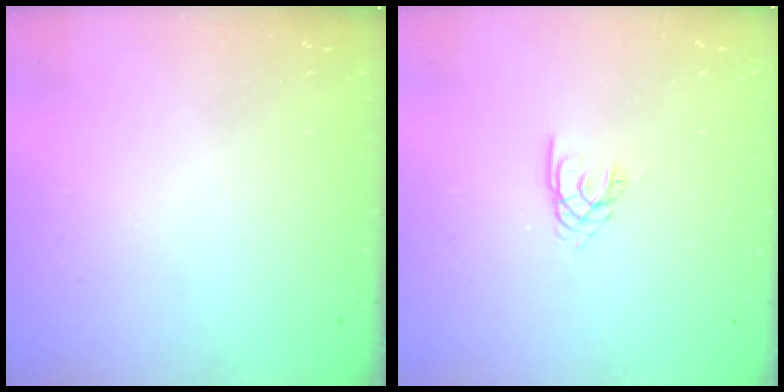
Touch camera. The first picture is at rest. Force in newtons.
{"total": 2.1, "press": 2.1, "slide": 0.2}